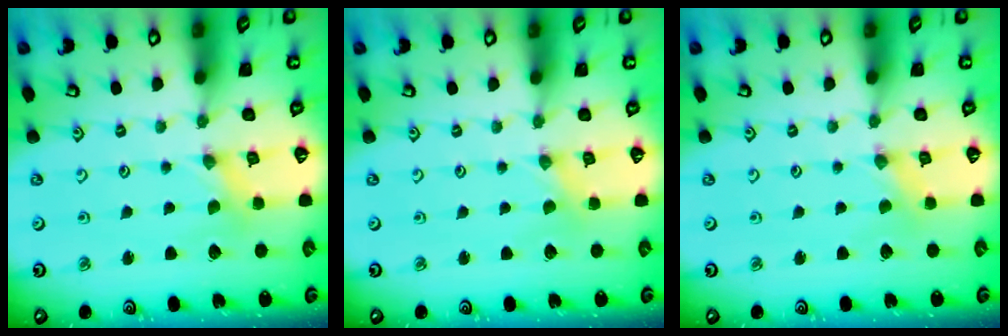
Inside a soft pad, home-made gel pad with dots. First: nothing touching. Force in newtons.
{"total": 0.0}
{"total": 0.0}